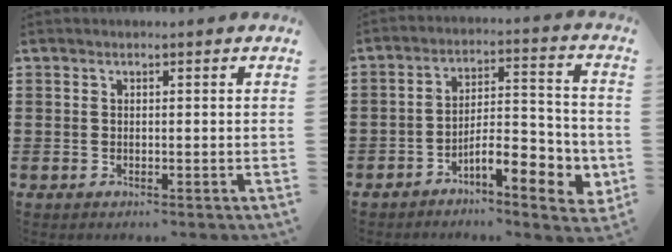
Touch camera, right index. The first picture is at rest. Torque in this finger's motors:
{"motor_torque": [1.25, -0.89, 0.29, 0.06]}